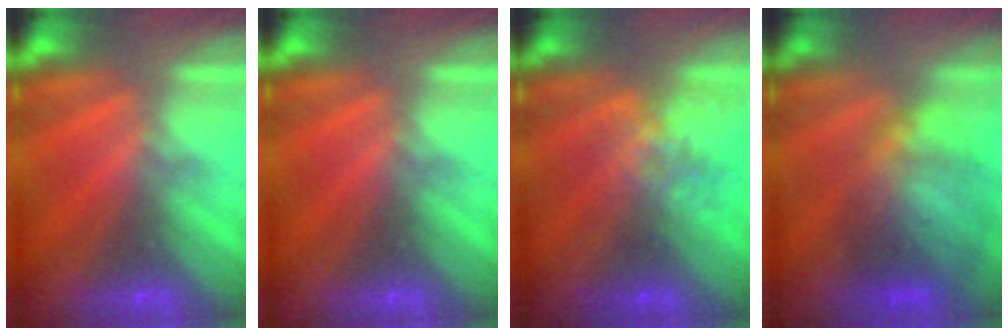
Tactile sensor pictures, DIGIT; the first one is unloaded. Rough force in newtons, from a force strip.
{"total": 0.0}
{"total": 4.5}
{"total": 8.5}